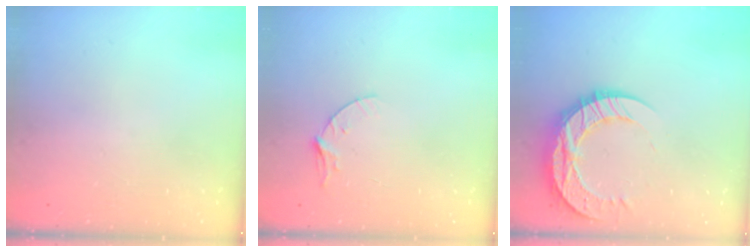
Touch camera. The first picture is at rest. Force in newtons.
{"total": 3.9, "press": 3.9, "slide": 0.4}
{"total": 13.6, "press": 13.6, "slide": 1.0}